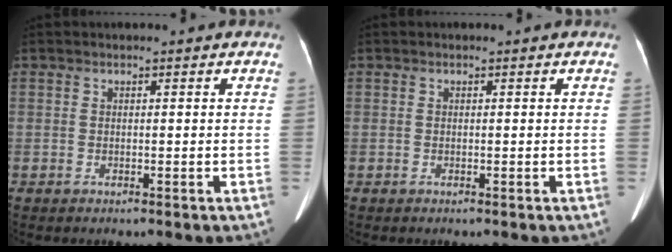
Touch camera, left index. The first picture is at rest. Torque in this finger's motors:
{"motor_torque": [0.00, 0.00, 0.00, 0.01]}